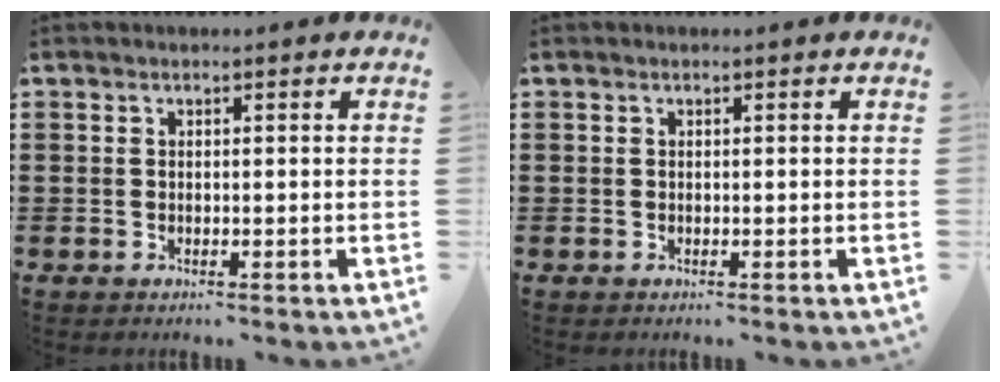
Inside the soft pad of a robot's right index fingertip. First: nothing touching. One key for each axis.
{"total": 0.0}